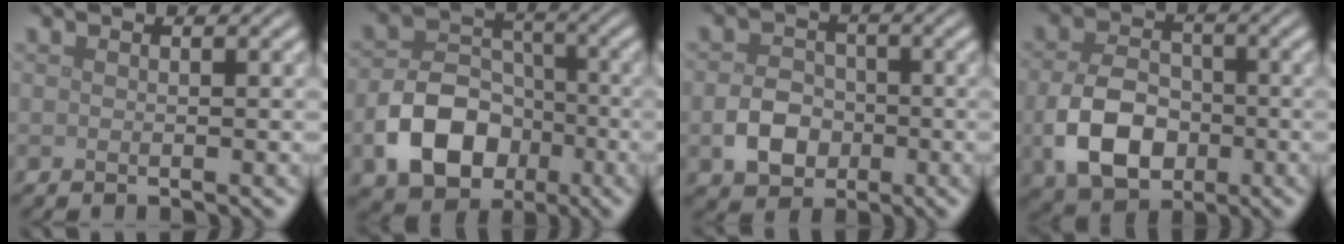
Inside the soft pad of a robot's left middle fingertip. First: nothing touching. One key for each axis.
{"total": 7.9, "fx": -3.0, "fy": 5.8, "fz": 4.5, "tx": -0.083, "ty": -0.005, "tz": -0.056}
{"total": 3.9, "fx": -1.2, "fy": 3.1, "fz": 2.1, "tx": -0.036, "ty": 0.002, "tz": -0.024}
{"total": 6.8, "fx": -1.8, "fy": 4.8, "fz": 4.5, "tx": -0.098, "ty": -0.008, "tz": -0.032}